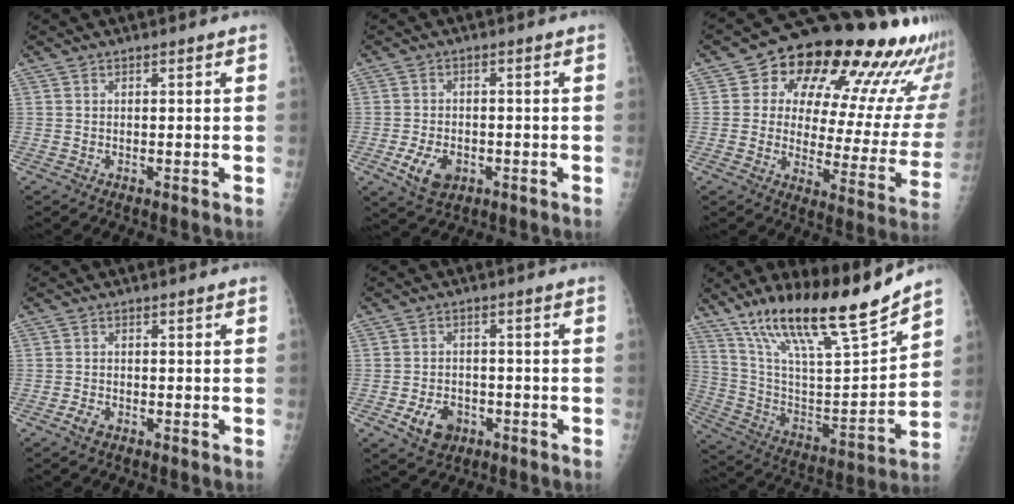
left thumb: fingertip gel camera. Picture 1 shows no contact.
{"total": 6.4, "force": [-2.4, 4.3, 4.1], "torque": [-0.066, 0.001, -0.036]}
{"total": 26.2, "force": [16.6, 11.2, 17.0], "torque": [-0.189, -0.059, 0.216]}
{"total": 2.2, "force": [-1.3, 1.3, 1.2], "torque": [-0.024, 0.001, -0.023]}
{"total": 6.5, "force": [-2.9, 4.8, 3.4], "torque": [-0.043, 0.014, -0.043]}
{"total": 23.2, "force": [17.4, 4.0, 14.8], "torque": [-0.229, -0.074, 0.311]}